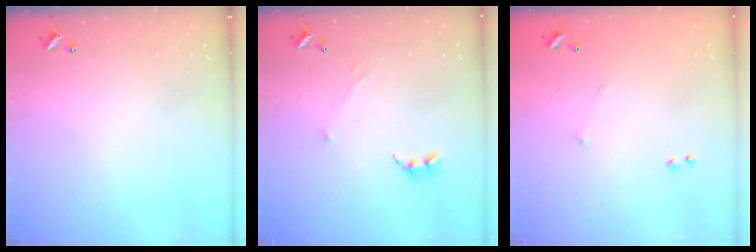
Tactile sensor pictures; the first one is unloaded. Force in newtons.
{"total": 0.7, "press": 0.0, "slide": 0.7}
{"total": 5.2, "press": 5.1, "slide": 0.9}